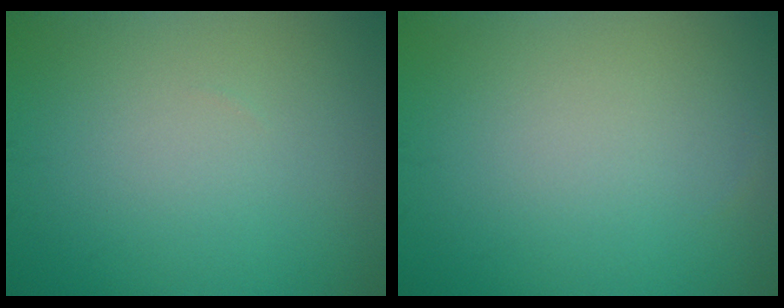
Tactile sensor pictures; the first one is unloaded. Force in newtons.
{"total": 0.0}